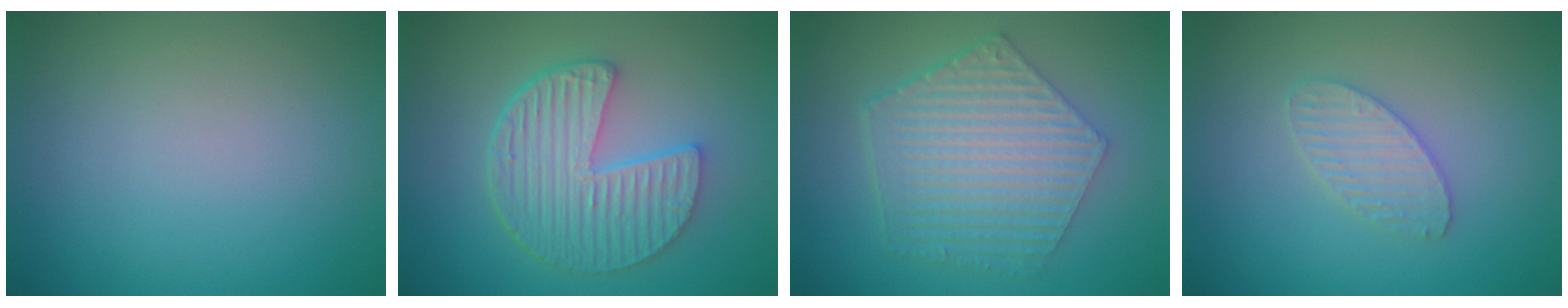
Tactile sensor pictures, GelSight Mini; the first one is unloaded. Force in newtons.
{"total": 6.3, "press": 4.5, "slide": 4.3}
{"total": 6.7, "press": 4.9, "slide": 4.6}
{"total": 2.3, "press": 2.3, "slide": 0.2}